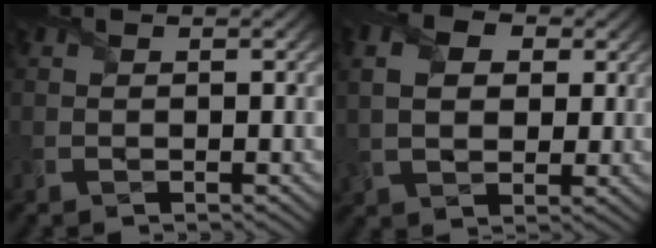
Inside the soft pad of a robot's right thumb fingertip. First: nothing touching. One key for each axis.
{"total": 7.7, "fx": 2.1, "fy": 5.5, "fz": 5.0, "tx": -0.136, "ty": 0.009, "tz": 0.038}